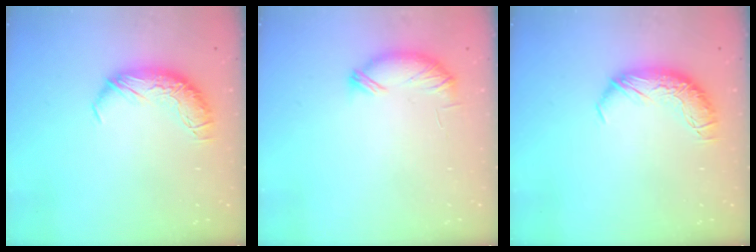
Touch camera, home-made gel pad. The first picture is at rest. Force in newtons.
{"total": 5.9, "press": 5.9, "slide": 0.4}
{"total": 0.0}